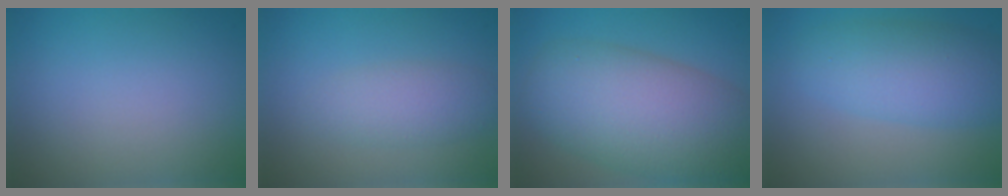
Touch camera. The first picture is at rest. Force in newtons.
{"total": 2.9, "press": 2.9, "slide": 0.2}
{"total": 11.4, "press": 11.3, "slide": 0.8}
{"total": 5.9, "press": 5.9, "slide": 0.1}